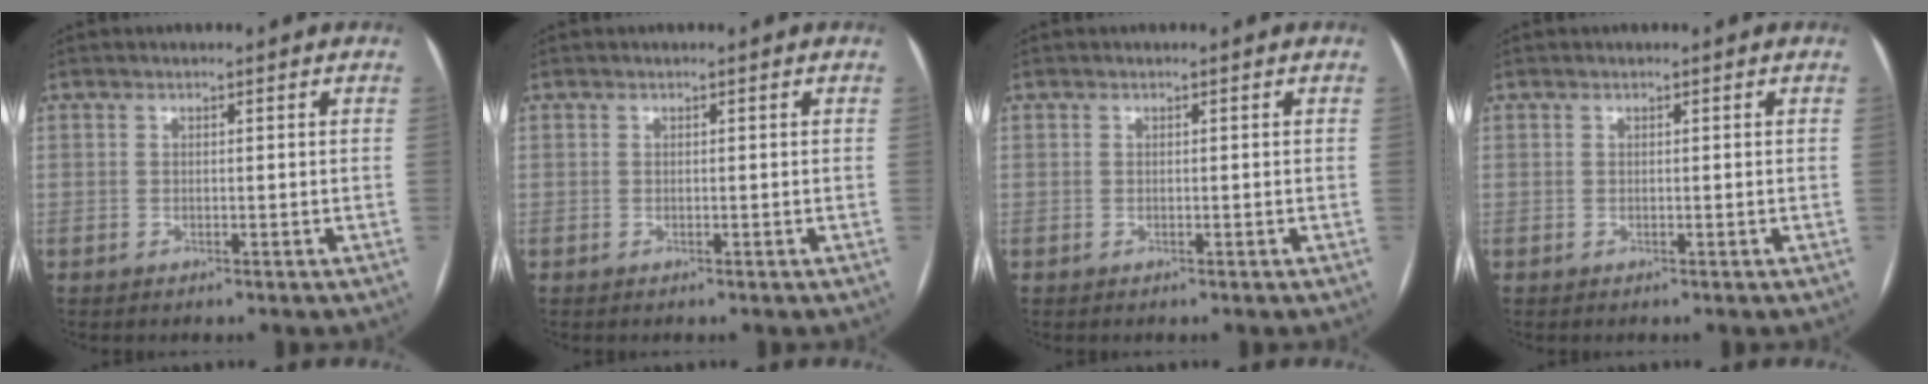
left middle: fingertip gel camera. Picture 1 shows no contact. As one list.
[{"total": 0.0}, {"total": 0.0}, {"total": 0.0}]